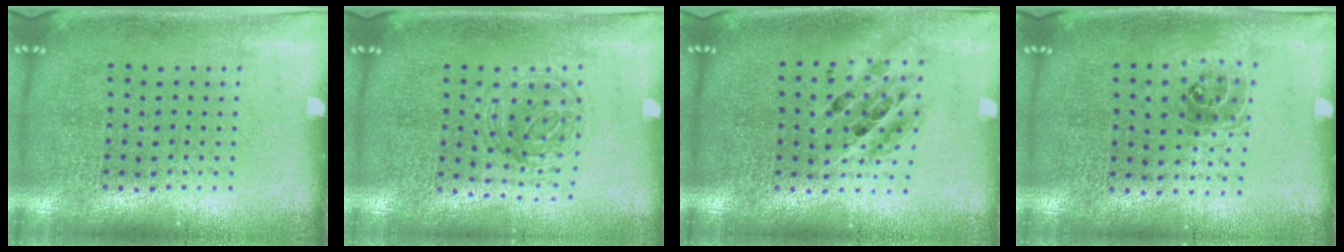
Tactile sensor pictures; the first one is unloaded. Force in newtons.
{"total": 1.1, "press": 1.1, "slide": 0.3}
{"total": 1.4, "press": 1.2, "slide": 0.7}
{"total": 1.1, "press": 0.9, "slide": 0.6}